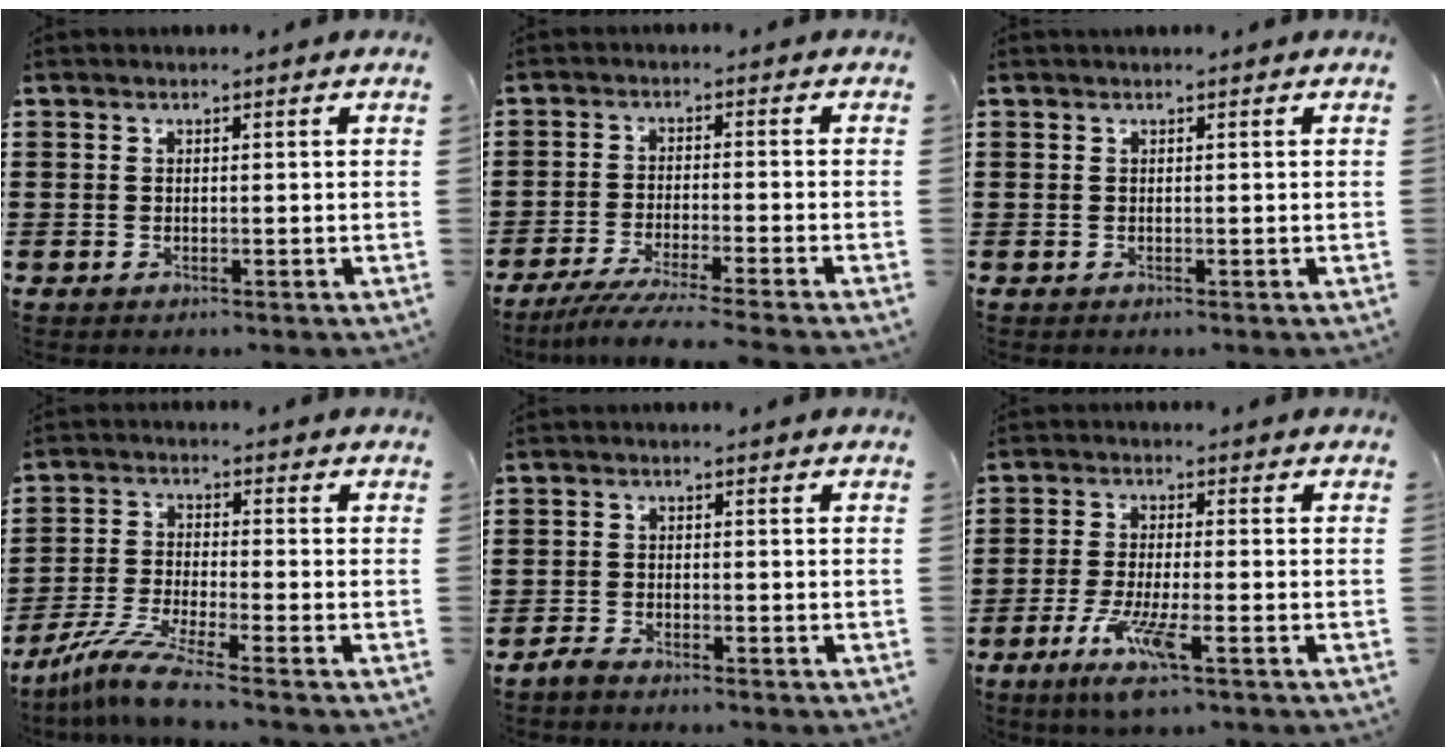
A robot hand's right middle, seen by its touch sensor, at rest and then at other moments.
{"total": 4.4, "force": [-3.8, -0.4, 2.1], "torque": [-0.048, -0.016, -0.078]}
{"total": 0.0}
{"total": 6.8, "force": [-5.6, 0.0, 3.9], "torque": [-0.094, -0.018, -0.112]}
{"total": 1.8, "force": [-1.7, 0.3, 0.6], "torque": [-0.020, 0.003, -0.037]}
{"total": 6.9, "force": [-3.7, 1.0, 5.8], "torque": [-0.123, -0.016, -0.070]}